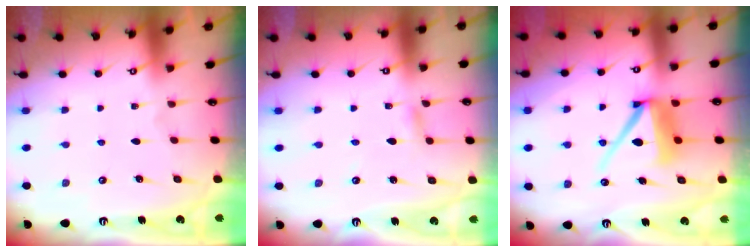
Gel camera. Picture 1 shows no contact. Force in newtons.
{"total": 2.4, "press": 2.4, "slide": 0.2}
{"total": 10.0, "press": 9.9, "slide": 1.3}